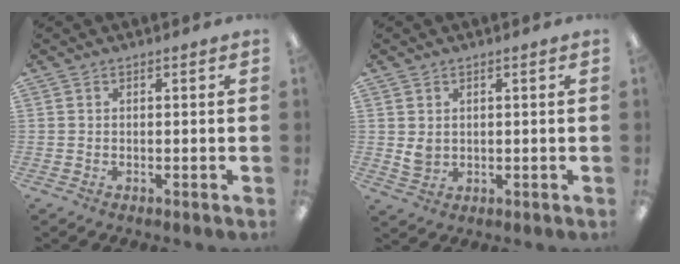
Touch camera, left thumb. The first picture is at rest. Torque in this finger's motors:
{"motor_torque": [-0.25, 0.34, 0.18, -0.34, 0.00]}